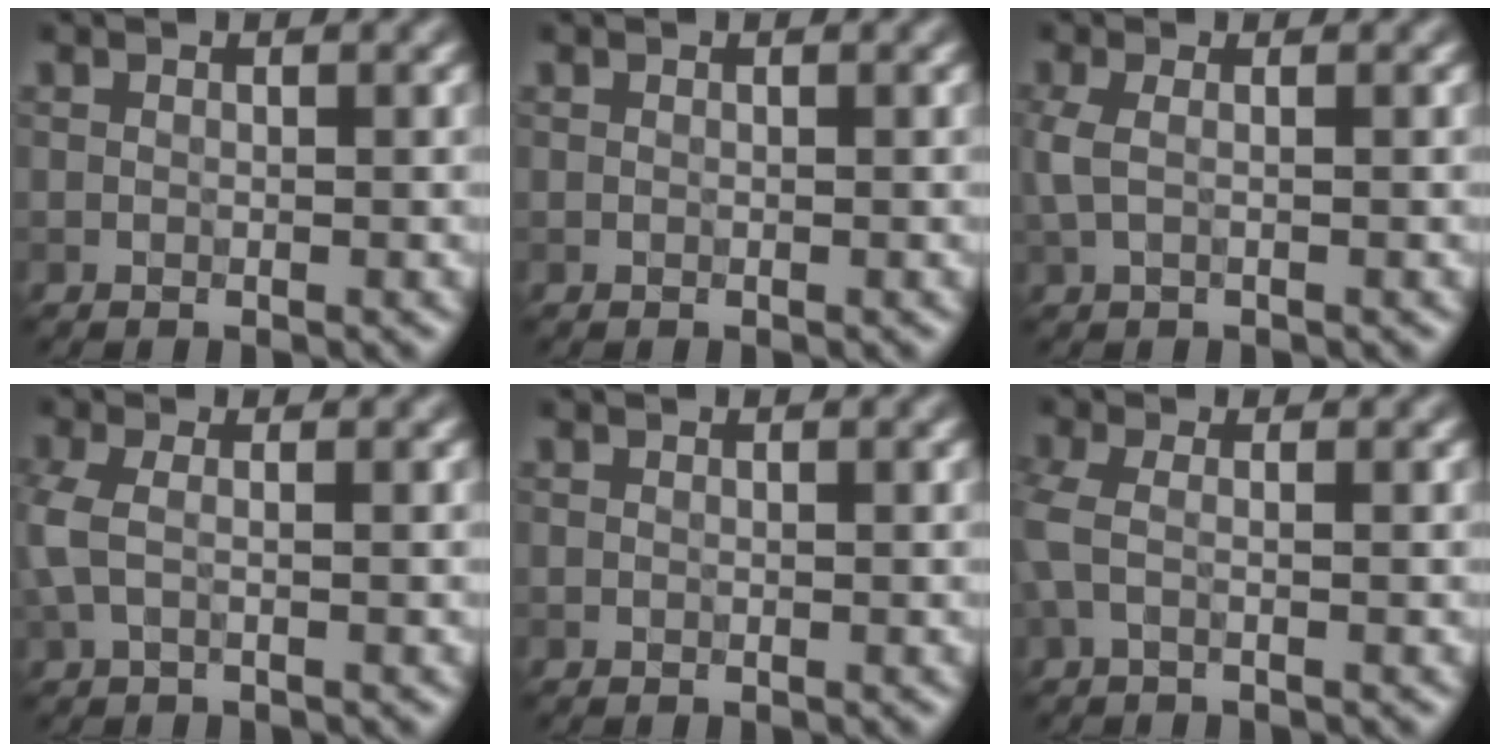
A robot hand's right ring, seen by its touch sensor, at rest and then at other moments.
{"total": 0.0}
{"total": 1.8, "force": [0.3, 0.6, 1.6], "torque": [-0.042, 0.005, 0.002]}
{"total": 2.4, "force": [0.1, 0.9, 2.3], "torque": [-0.066, 0.003, -0.007]}
{"total": 0.0}
{"total": 2.0, "force": [-0.1, 0.7, 1.9], "torque": [-0.054, -0.004, -0.013]}